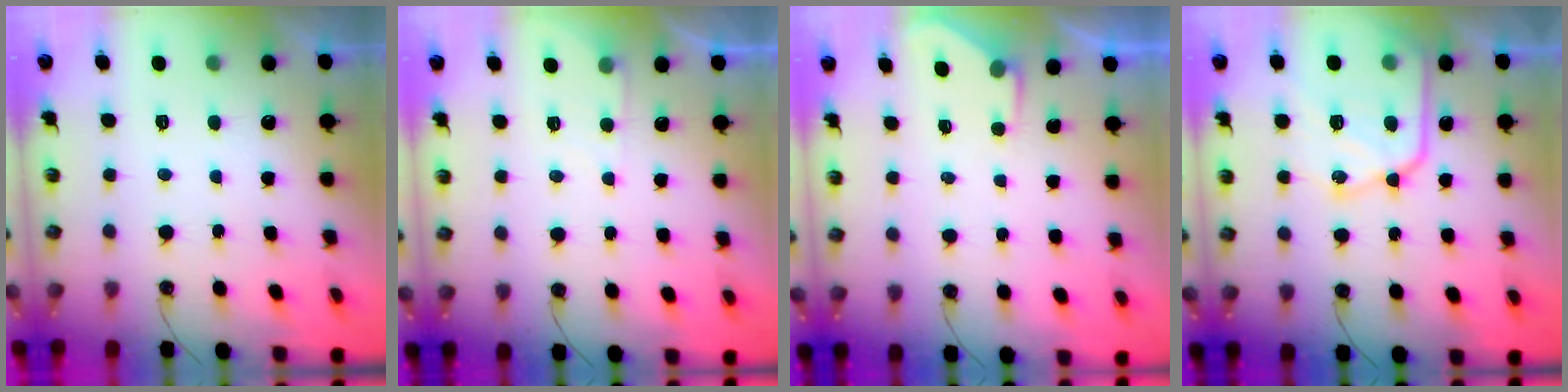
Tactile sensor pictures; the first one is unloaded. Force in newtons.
{"total": 3.8, "press": 3.7, "slide": 0.6}
{"total": 2.7, "press": 2.6, "slide": 0.5}
{"total": 17.2, "press": 17.1, "slide": 1.2}